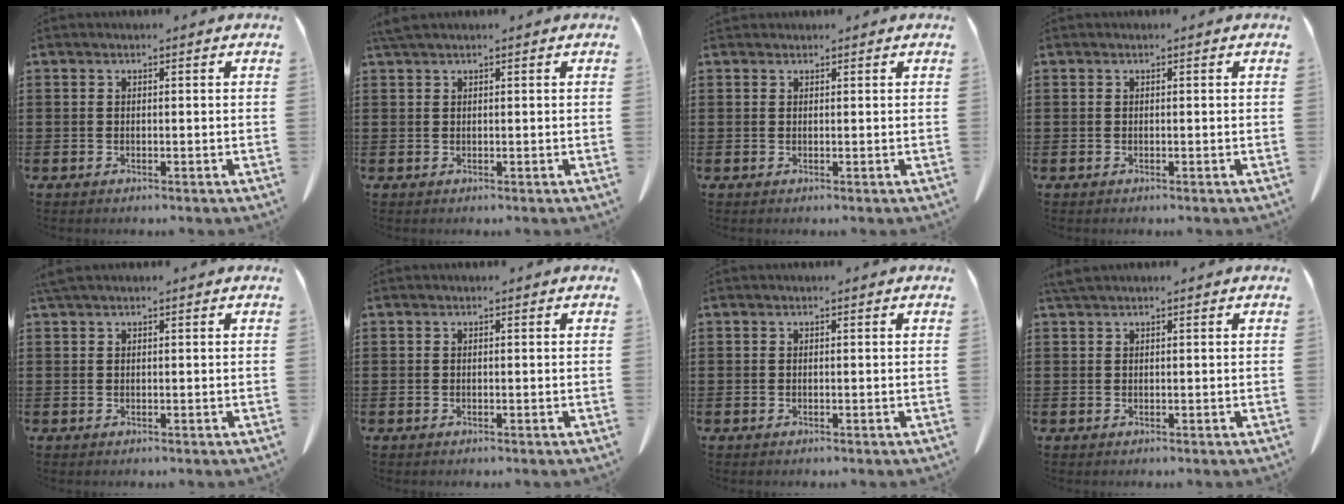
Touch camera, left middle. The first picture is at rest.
{"total": 1.3, "force": [1.0, 0.0, 0.8], "torque": [-0.018, -0.001, 0.020]}
{"total": 0.6, "force": [0.6, 0.3, 0.0], "torque": [-0.002, 0.001, 0.012]}
{"total": 0.0}
{"total": 0.9, "force": [0.7, 0.1, 0.6], "torque": [-0.015, 0.000, 0.013]}
{"total": 0.0}
{"total": 0.0}
{"total": 1.2, "force": [1.1, 0.0, 0.6], "torque": [-0.016, -0.001, 0.021]}